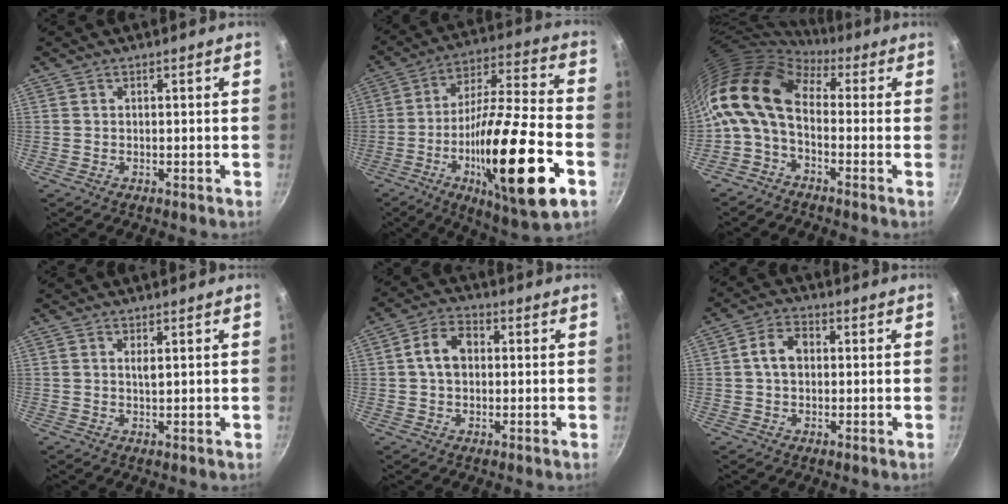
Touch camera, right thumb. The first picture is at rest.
{"total": 26.5, "force": [-9.0, 6.5, 24.1], "torque": [-0.385, 0.029, -0.146]}
{"total": 12.5, "force": [0.7, 7.6, 9.9], "torque": [-0.188, 0.024, -0.007]}
{"total": 1.3, "force": [0.6, 0.3, 1.2], "torque": [-0.020, -0.002, 0.010]}
{"total": 6.1, "force": [0.5, 4.4, 4.2], "torque": [-0.059, 0.016, 0.001]}
{"total": 5.4, "force": [0.5, 3.9, 3.7], "torque": [-0.053, 0.014, 0.000]}